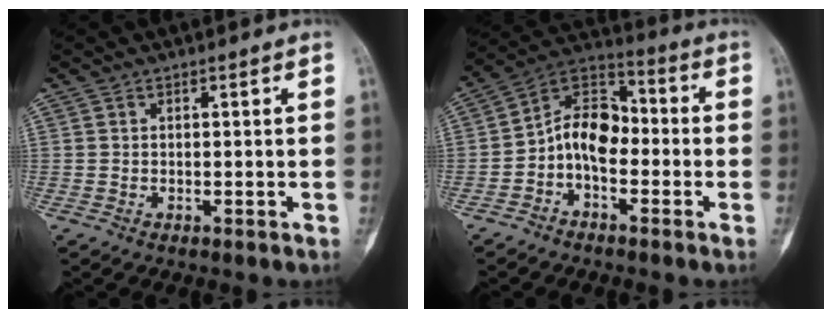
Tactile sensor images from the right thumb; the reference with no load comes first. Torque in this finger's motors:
{"motor_torque": [0.66, 0.48, 0.51, -0.52, 0.04]}